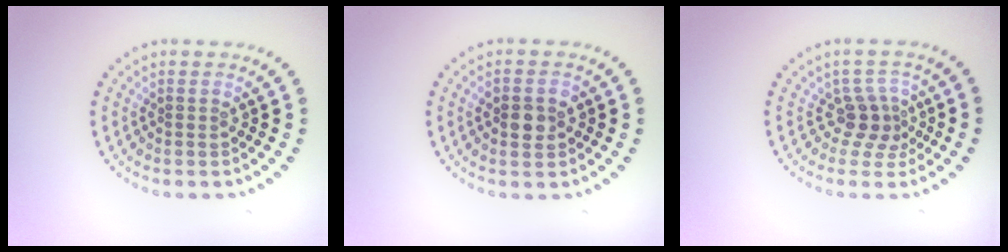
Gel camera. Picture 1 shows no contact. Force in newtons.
{"total": 2.5, "press": 2.5, "slide": 0.2}
{"total": 2.6, "press": 1.8, "slide": 1.8}